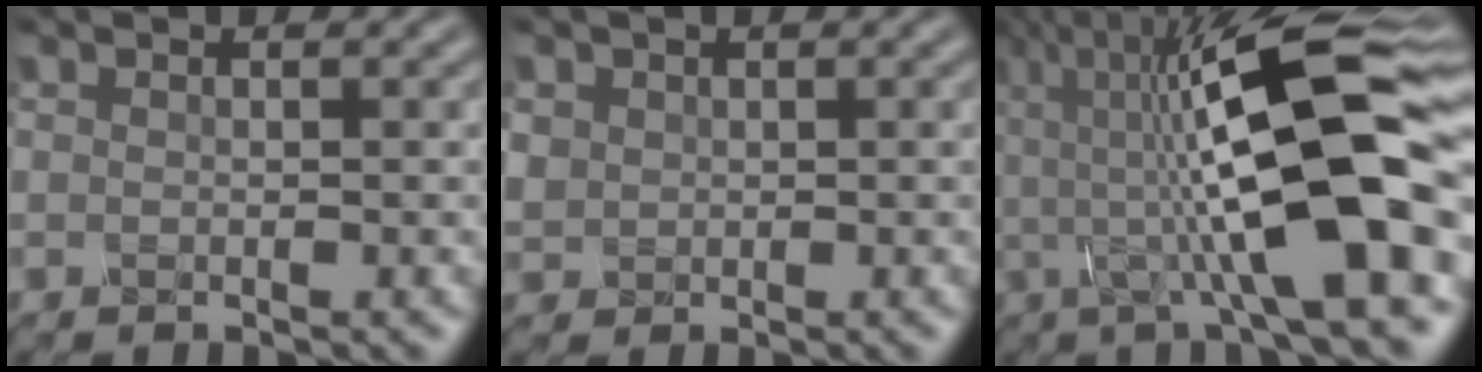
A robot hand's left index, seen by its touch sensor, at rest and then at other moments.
{"total": 1.6, "force": [0.5, 1.5, 0.3], "torque": [-0.009, -0.003, 0.011]}
{"total": 15.1, "force": [0.5, 4.1, 14.5], "torque": [-0.225, 0.025, -0.008]}